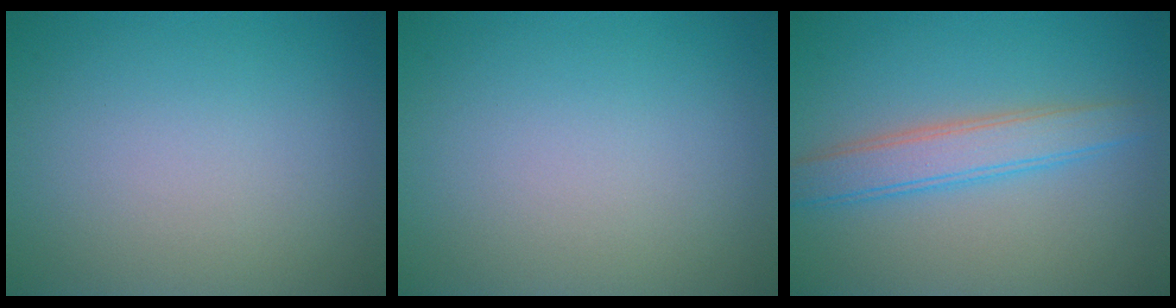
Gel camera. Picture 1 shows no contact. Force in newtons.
{"total": 0.0}
{"total": 3.7, "press": 3.7, "slide": 0.1}